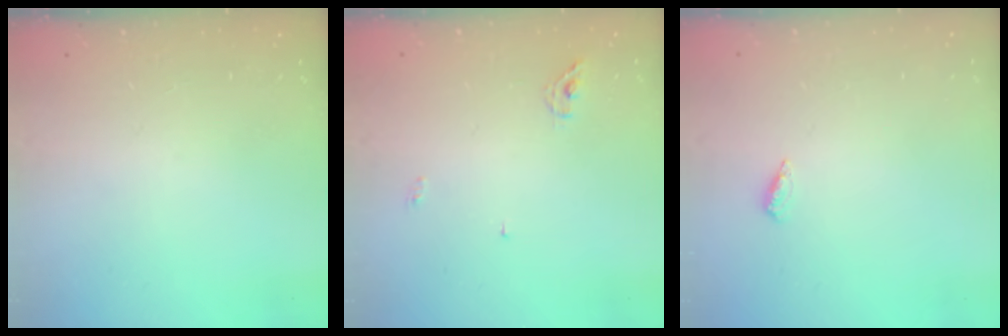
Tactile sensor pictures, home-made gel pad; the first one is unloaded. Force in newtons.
{"total": 4.3, "press": 4.3, "slide": 0.1}
{"total": 2.6, "press": 2.2, "slide": 1.3}